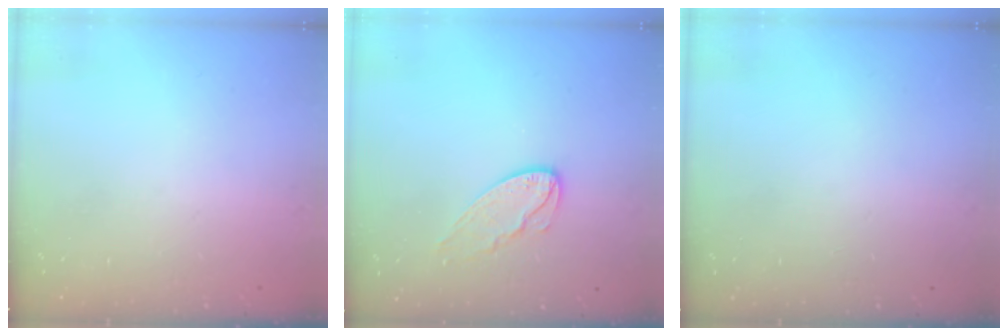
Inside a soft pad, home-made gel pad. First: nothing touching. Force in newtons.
{"total": 7.6, "press": 7.6, "slide": 0.3}
{"total": 0.0}